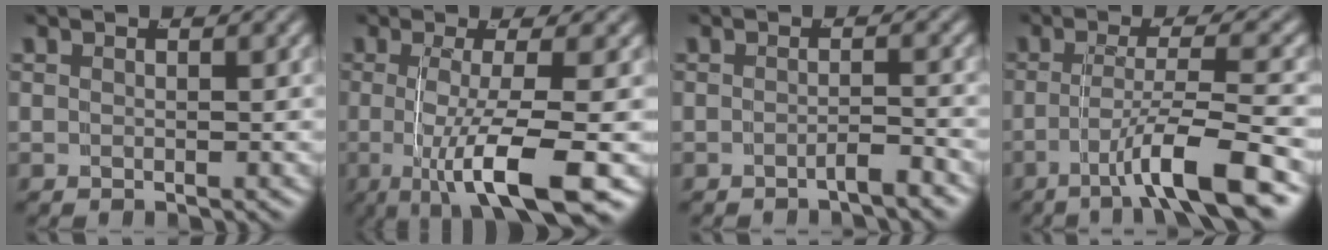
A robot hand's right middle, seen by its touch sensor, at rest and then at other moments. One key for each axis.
{"total": 7.6, "fx": -2.8, "fy": 1.2, "fz": 7.0, "tx": -0.116, "ty": -0.014, "tz": -0.034}
{"total": 1.5, "fx": -1.4, "fy": -0.1, "fz": 0.5, "tx": 0.001, "ty": 0.007, "tz": -0.031}
{"total": 6.0, "fx": -3.0, "fy": 0.5, "fz": 5.1, "tx": -0.081, "ty": -0.006, "tz": -0.046}